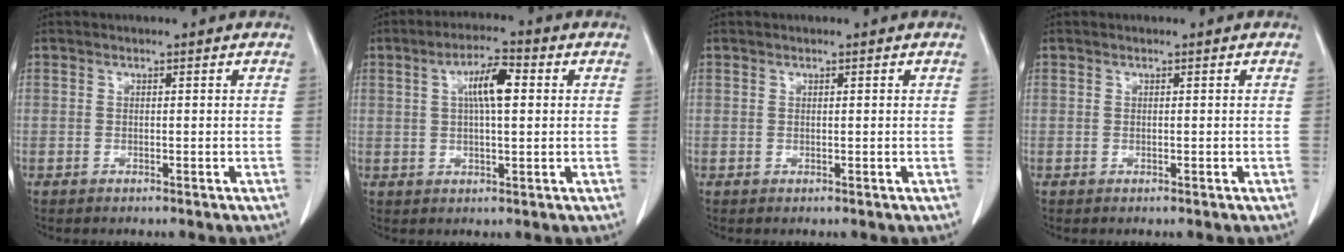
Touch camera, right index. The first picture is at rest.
{"total": 6.4, "force": [1.5, 1.4, 6.1], "torque": [-0.111, 0.013, 0.024]}
{"total": 0.0}
{"total": 0.0}